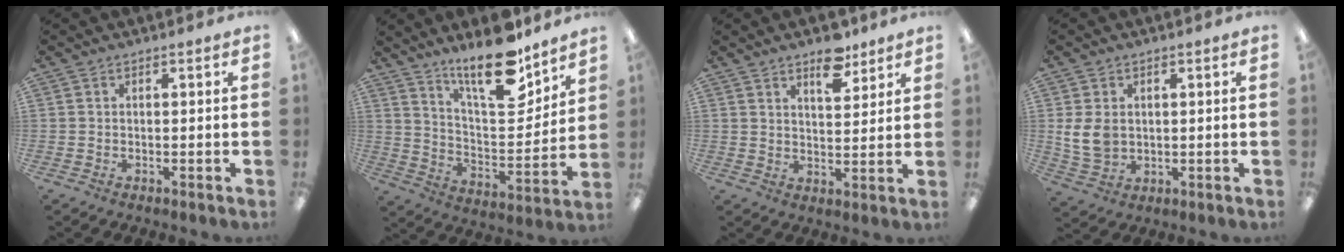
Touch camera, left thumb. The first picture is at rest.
{"total": 17.6, "force": [13.7, 5.3, 9.7], "torque": [-0.155, -0.093, 0.232]}
{"total": 7.8, "force": [5.8, 3.4, 3.8], "torque": [-0.034, -0.037, 0.096]}
{"total": 7.0, "force": [1.1, 5.4, 4.3], "torque": [-0.111, 0.003, 0.022]}